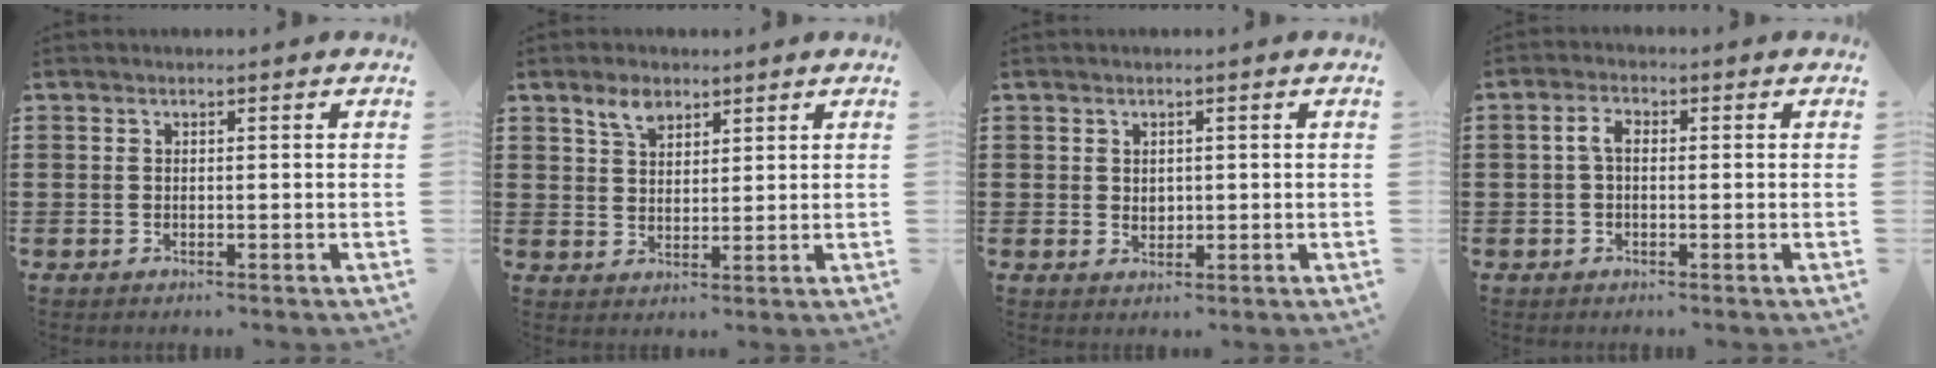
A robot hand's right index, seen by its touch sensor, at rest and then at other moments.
{"total": 4.0, "force": [2.8, 2.1, 1.8], "torque": [-0.038, 0.004, 0.051]}
{"total": 1.3, "force": [0.7, 1.0, 0.3], "torque": [-0.007, 0.006, 0.013]}
{"total": 2.7, "force": [0.0, 1.4, 2.3], "torque": [-0.053, 0.004, -0.003]}